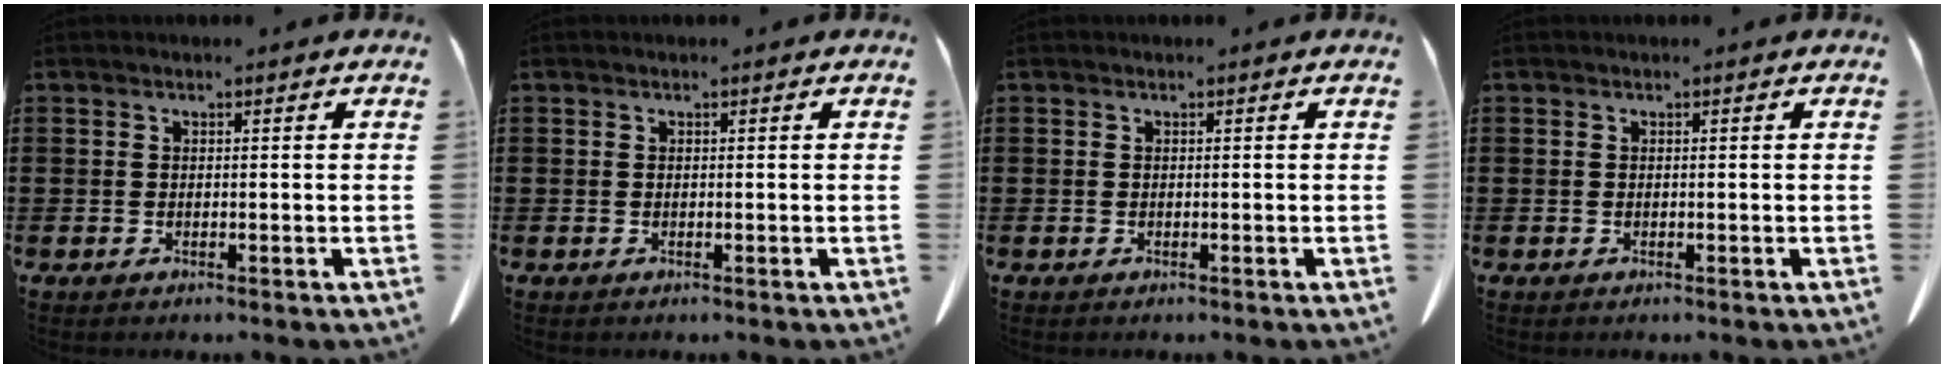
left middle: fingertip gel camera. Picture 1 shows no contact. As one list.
[{"total": 0.0}, {"total": 0.0}, {"total": 0.0}]